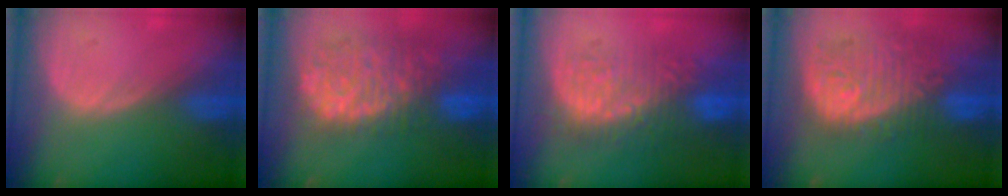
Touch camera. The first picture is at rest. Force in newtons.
{"total": 12.0, "press": 9.9, "slide": 6.8}
{"total": 9.1, "press": 9.0, "slide": 1.7}
{"total": 11.9, "press": 10.7, "slide": 5.3}